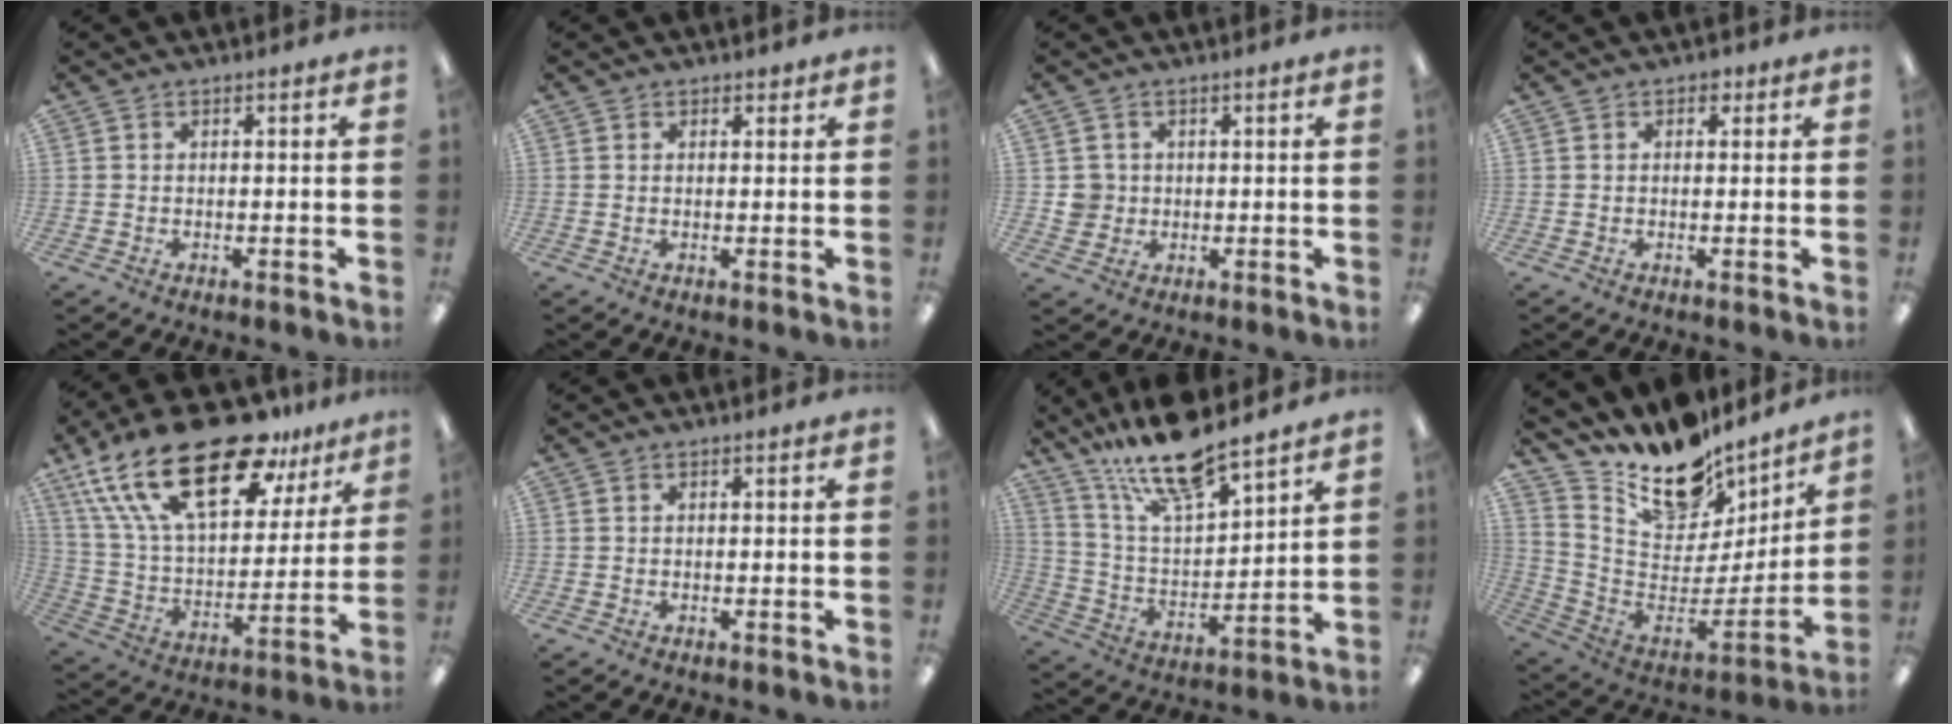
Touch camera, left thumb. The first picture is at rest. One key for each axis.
{"total": 1.2, "fx": 1.0, "fy": 0.7, "fz": 0.0, "tx": 0.007, "ty": -0.003, "tz": 0.018}
{"total": 4.1, "fx": 0.8, "fy": 4.0, "fz": 0.4, "tx": -0.003, "ty": 0.003, "tz": 0.013}
{"total": 1.6, "fx": 0.7, "fy": 1.2, "fz": 0.7, "tx": -0.006, "ty": 0.000, "tz": 0.012}
{"total": 29.4, "fx": 17.9, "fy": 12.8, "fz": 19.5, "tx": -0.361, "ty": -0.104, "tz": 0.308}
{"total": 0.0}
{"total": 15.8, "fx": 13.5, "fy": 3.5, "fz": 7.6, "tx": -0.156, "ty": -0.080, "tz": 0.235}
{"total": 16.5, "fx": 13.2, "fy": 8.1, "fz": 5.7, "tx": -0.091, "ty": -0.117, "tz": 0.231}